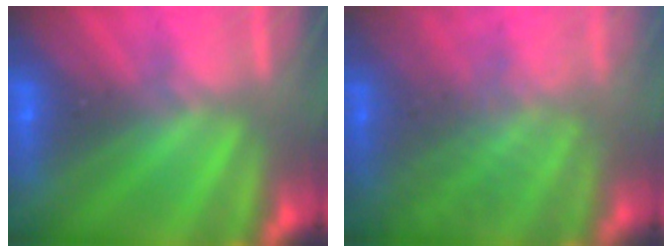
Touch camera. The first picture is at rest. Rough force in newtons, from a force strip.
{"total": 13.2}